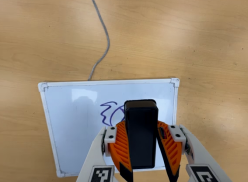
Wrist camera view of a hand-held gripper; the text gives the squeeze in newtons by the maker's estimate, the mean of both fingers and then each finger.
{"total": 10.2, "left": 10.7, "right": 9.8}